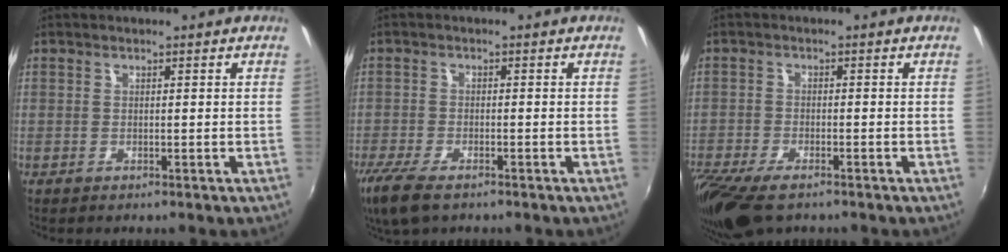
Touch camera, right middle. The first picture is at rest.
{"total": 8.1, "force": [-5.7, 2.8, 5.1], "torque": [-0.128, -0.034, -0.111]}
{"total": 11.6, "force": [-8.4, 4.1, 6.9], "torque": [-0.171, -0.053, -0.157]}